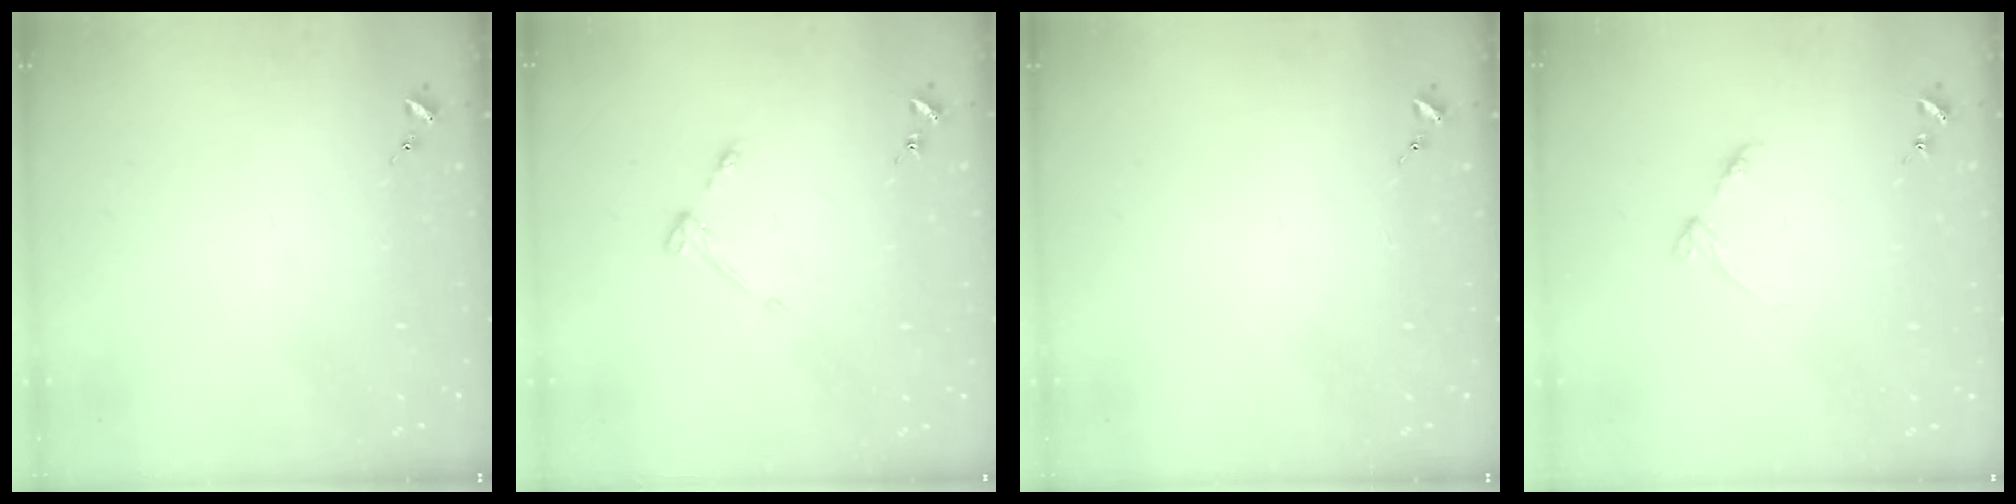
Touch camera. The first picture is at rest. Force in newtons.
{"total": 3.6, "press": 3.6, "slide": 0.5}
{"total": 0.0}
{"total": 3.6, "press": 3.5, "slide": 0.4}